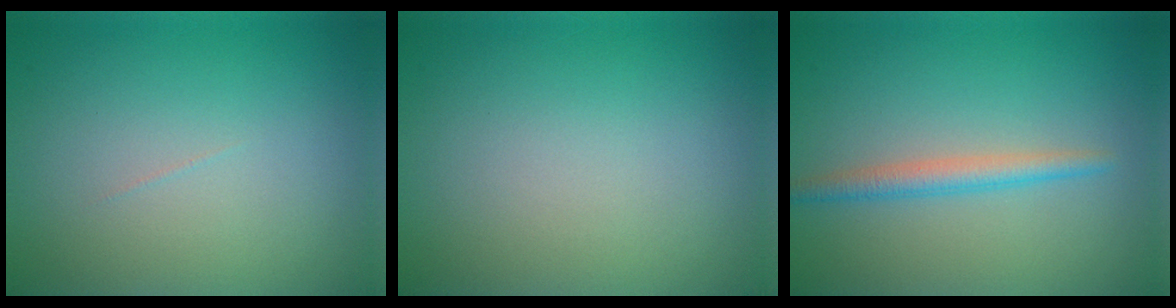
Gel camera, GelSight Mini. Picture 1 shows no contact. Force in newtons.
{"total": 0.0}
{"total": 2.1, "press": 2.1, "slide": 0.1}